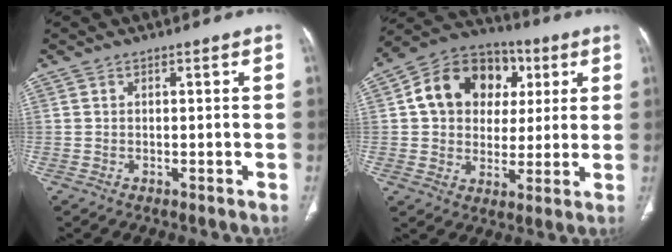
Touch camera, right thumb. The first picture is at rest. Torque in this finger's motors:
{"motor_torque": [0.11, 0.24, 0.07, 0.05, 0.20]}